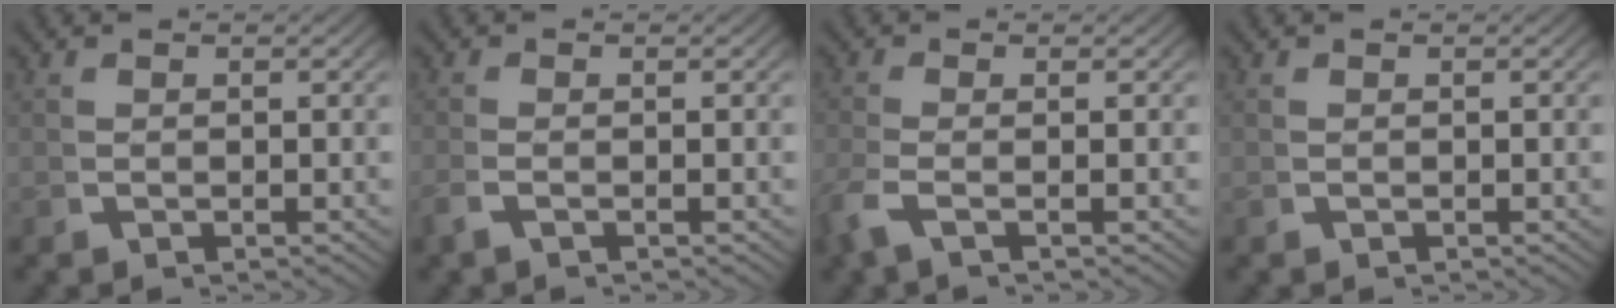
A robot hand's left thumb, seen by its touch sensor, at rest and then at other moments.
{"total": 1.1, "force": [-0.5, 0.1, 1.0], "torque": [-0.029, 0.000, -0.010]}
{"total": 2.3, "force": [-0.9, 0.5, 2.1], "torque": [-0.068, -0.007, -0.013]}
{"total": 0.0}